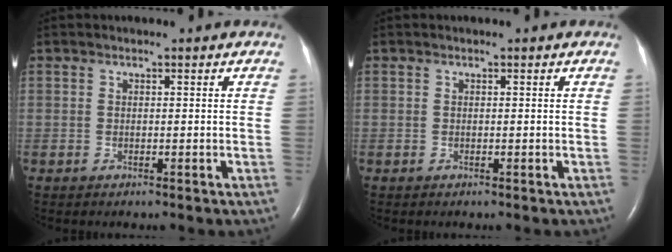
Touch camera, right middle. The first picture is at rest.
{"total": 0.0}